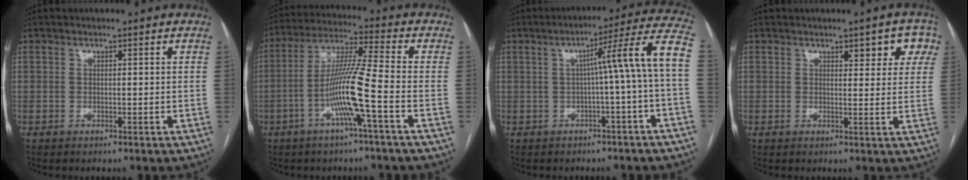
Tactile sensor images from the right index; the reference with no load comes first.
{"total": 10.8, "force": [-3.5, -1.0, 10.1], "torque": [-0.194, 0.005, -0.071]}
{"total": 10.6, "force": [-0.8, -1.6, 10.4], "torque": [-0.128, 0.028, -0.017]}
{"total": 5.2, "force": [2.6, 2.0, 4.0], "torque": [-0.032, 0.011, 0.027]}